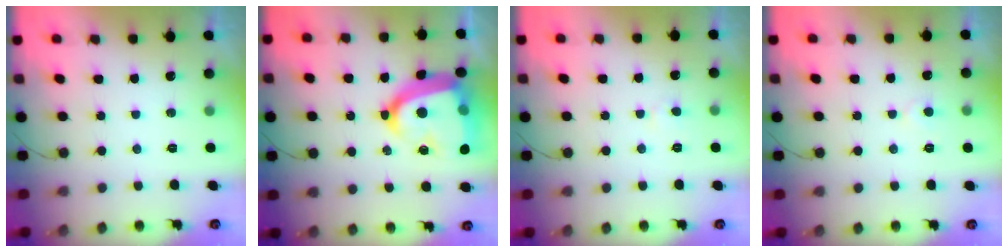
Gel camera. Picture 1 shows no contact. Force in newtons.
{"total": 22.7, "press": 22.6, "slide": 2.2}
{"total": 1.8, "press": 1.7, "slide": 0.2}
{"total": 2.9, "press": 2.9, "slide": 0.3}